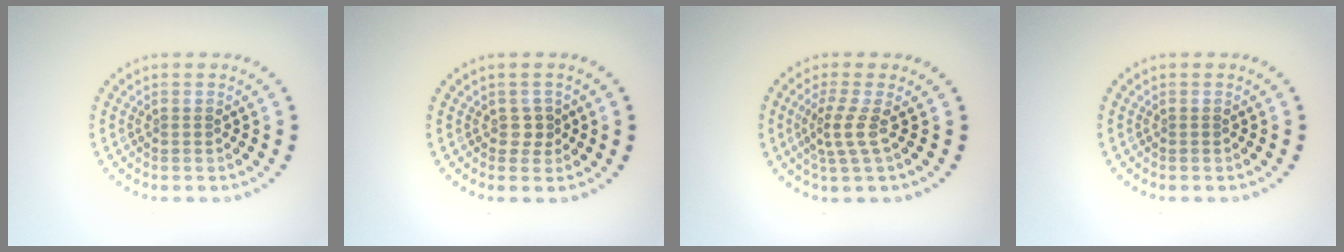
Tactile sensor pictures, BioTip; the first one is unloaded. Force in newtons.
{"total": 0.9, "press": 0.8, "slide": 0.5}
{"total": 2.3, "press": 1.6, "slide": 1.7}
{"total": 0.0}